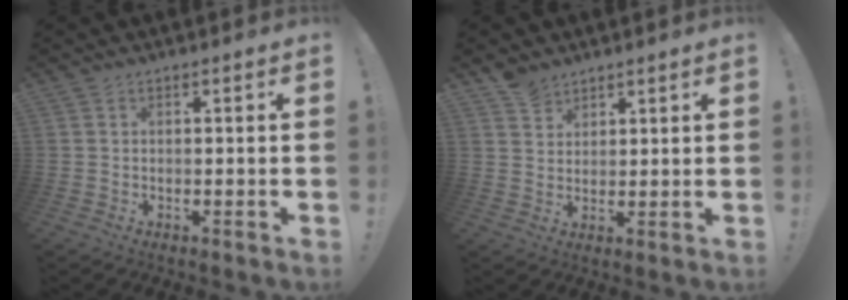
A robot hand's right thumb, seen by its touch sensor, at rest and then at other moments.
{"total": 5.1, "force": [4.1, 2.9, 0.6], "torque": [-0.008, -0.024, 0.078]}